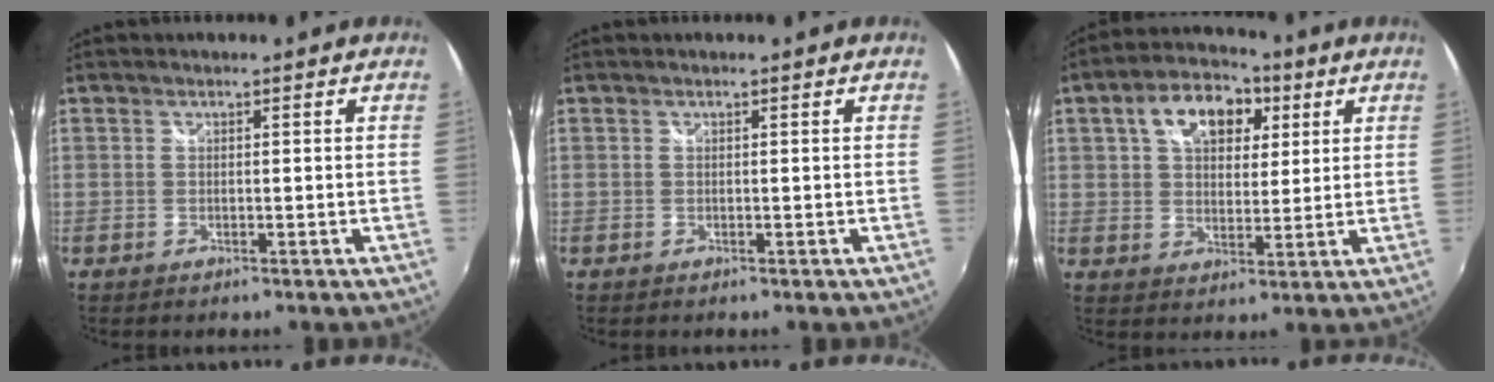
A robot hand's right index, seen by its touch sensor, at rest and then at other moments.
{"total": 0.0}
{"total": 12.1, "force": [4.8, 7.5, 8.1], "torque": [-0.145, 0.034, 0.077]}